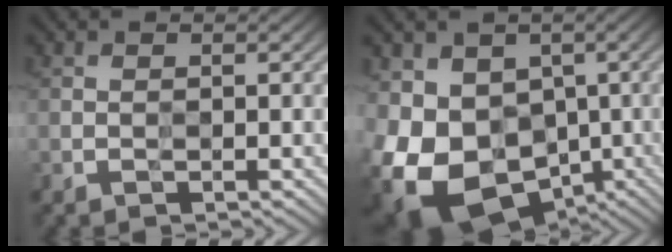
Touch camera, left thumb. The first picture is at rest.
{"total": 16.0, "force": [-4.6, 12.3, 9.1], "torque": [-0.208, -0.031, -0.059]}